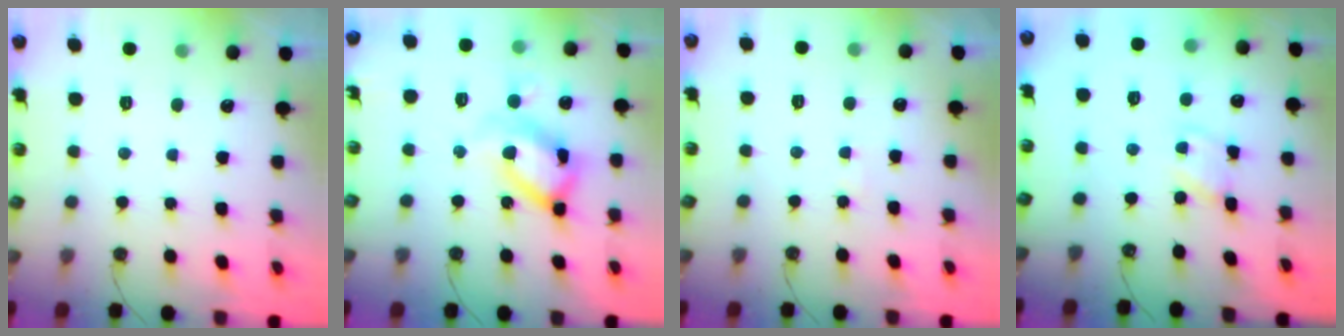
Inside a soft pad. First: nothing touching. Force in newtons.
{"total": 18.7, "press": 18.5, "slide": 2.1}
{"total": 1.0, "press": 1.0, "slide": 0.1}
{"total": 1.4, "press": 1.4, "slide": 0.1}